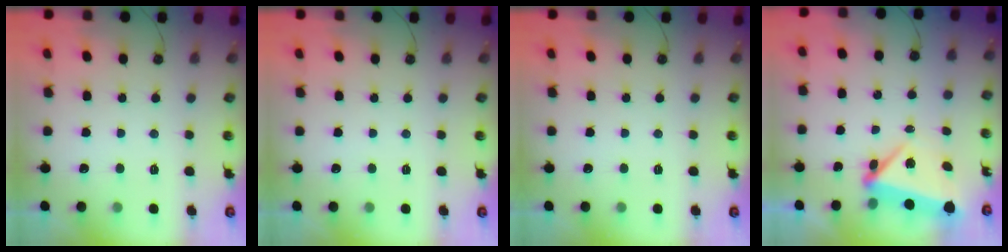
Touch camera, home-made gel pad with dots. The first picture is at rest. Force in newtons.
{"total": 0.0}
{"total": 0.0}
{"total": 7.3, "press": 7.2, "slide": 0.5}